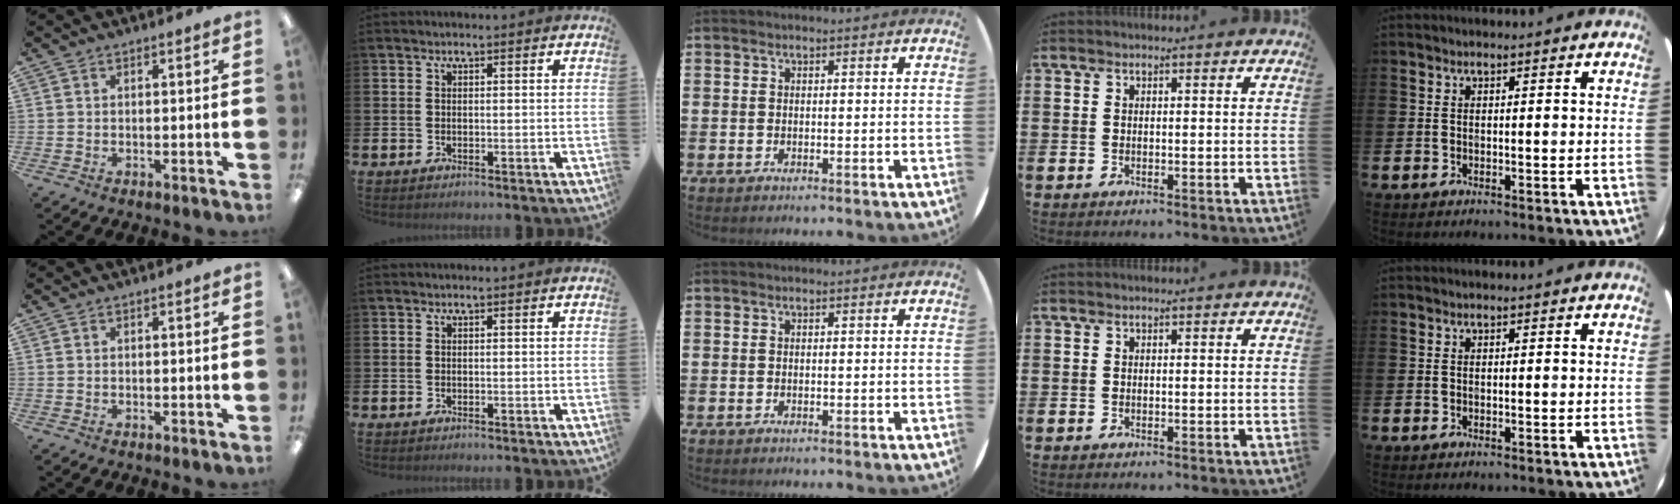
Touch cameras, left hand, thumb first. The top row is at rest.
{}